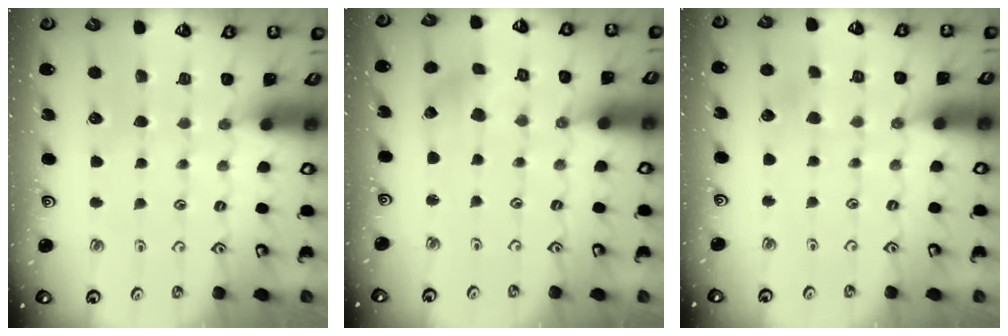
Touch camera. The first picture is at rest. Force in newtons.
{"total": 0.9, "press": 0.8, "slide": 0.2}
{"total": 1.7, "press": 1.7, "slide": 0.1}